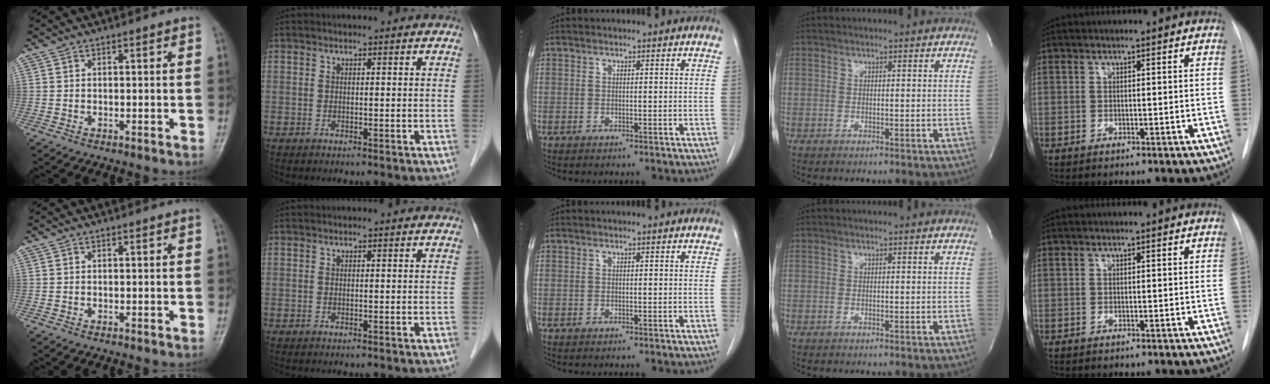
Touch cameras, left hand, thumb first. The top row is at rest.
{}